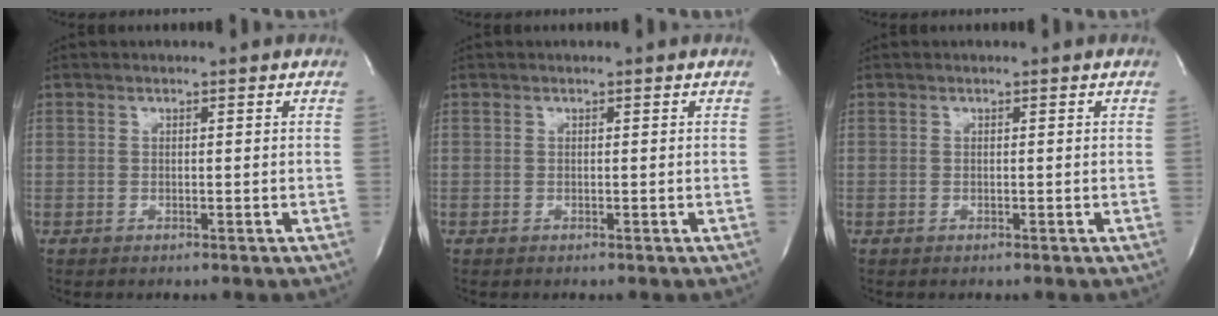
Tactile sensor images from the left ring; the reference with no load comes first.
{"total": 0.0}
{"total": 0.0}